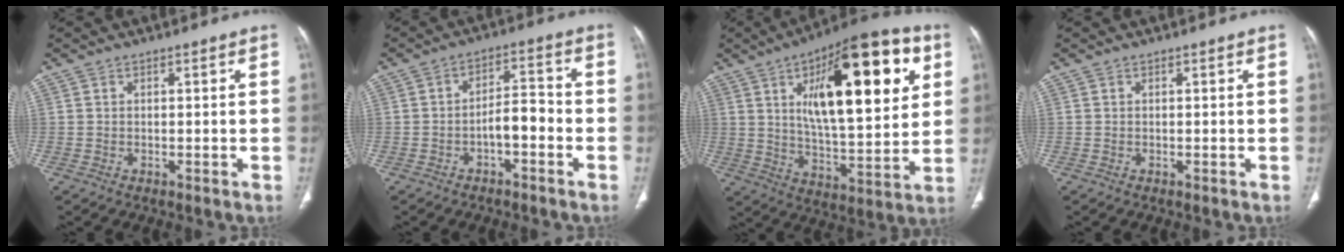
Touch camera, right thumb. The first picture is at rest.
{"total": 5.7, "force": [-2.3, 2.5, 4.5], "torque": [-0.061, 0.036, -0.038]}
{"total": 27.8, "force": [9.1, 10.5, 24.1], "torque": [-0.329, -0.017, 0.137]}
{"total": 0.0}